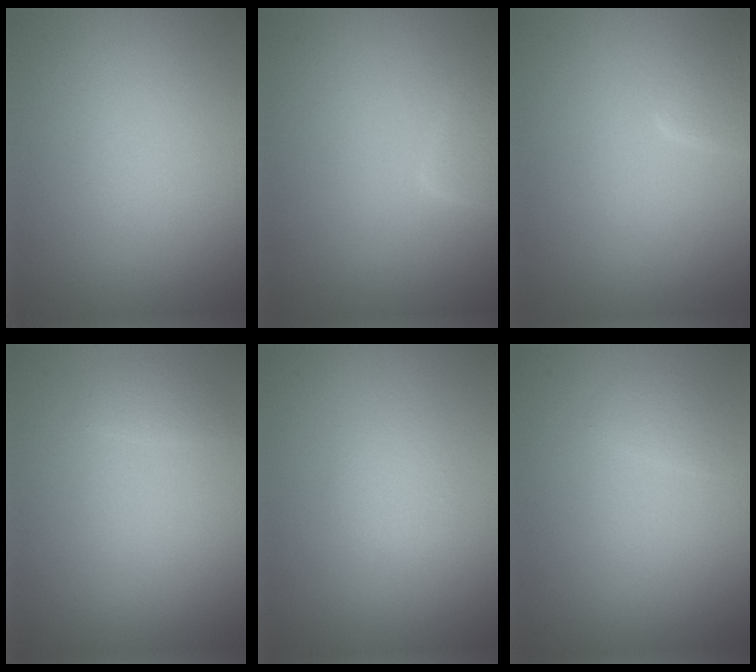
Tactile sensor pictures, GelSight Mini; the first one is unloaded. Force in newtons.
{"total": 2.0, "press": 2.0, "slide": 0.2}
{"total": 1.7, "press": 1.7, "slide": 0.1}
{"total": 0.9, "press": 0.9, "slide": 0.0}
{"total": 1.0, "press": 1.0, "slide": 0.0}
{"total": 0.9, "press": 0.9, "slide": 0.0}